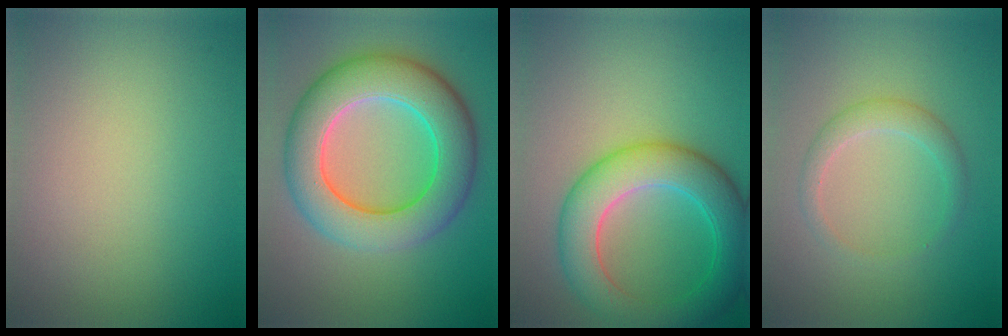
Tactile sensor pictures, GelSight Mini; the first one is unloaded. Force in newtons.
{"total": 9.5, "press": 9.5, "slide": 0.6}
{"total": 7.3, "press": 7.3, "slide": 0.1}
{"total": 2.1, "press": 2.1, "slide": 0.2}